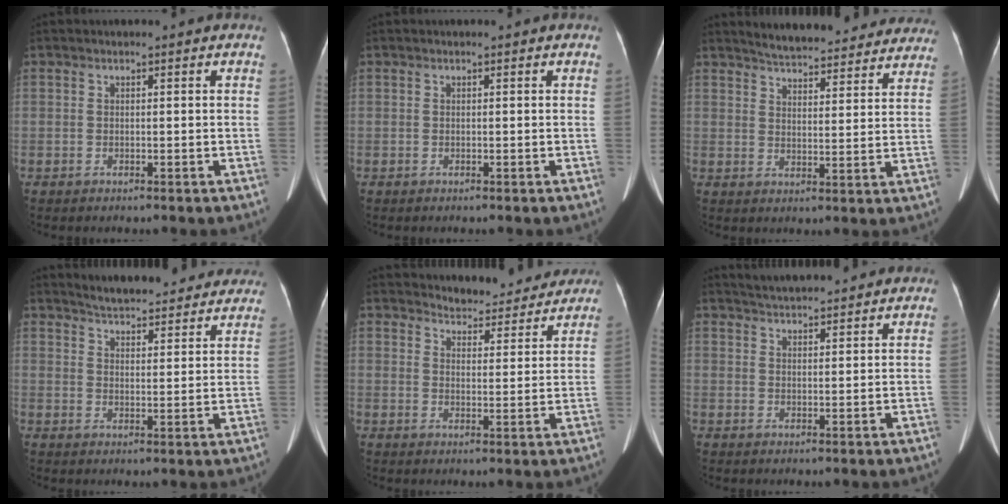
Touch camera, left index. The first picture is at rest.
{"total": 0.0}
{"total": 21.1, "force": [19.5, 4.5, 6.6], "torque": [-0.086, -0.014, 0.239]}
{"total": 18.5, "force": [17.2, 4.0, 5.6], "torque": [-0.070, -0.001, 0.214]}
{"total": 9.3, "force": [9.0, 2.0, 0.9], "torque": [-0.006, -0.001, 0.109]}
{"total": 7.5, "force": [7.1, 0.9, 2.1], "torque": [-0.039, 0.031, 0.103]}